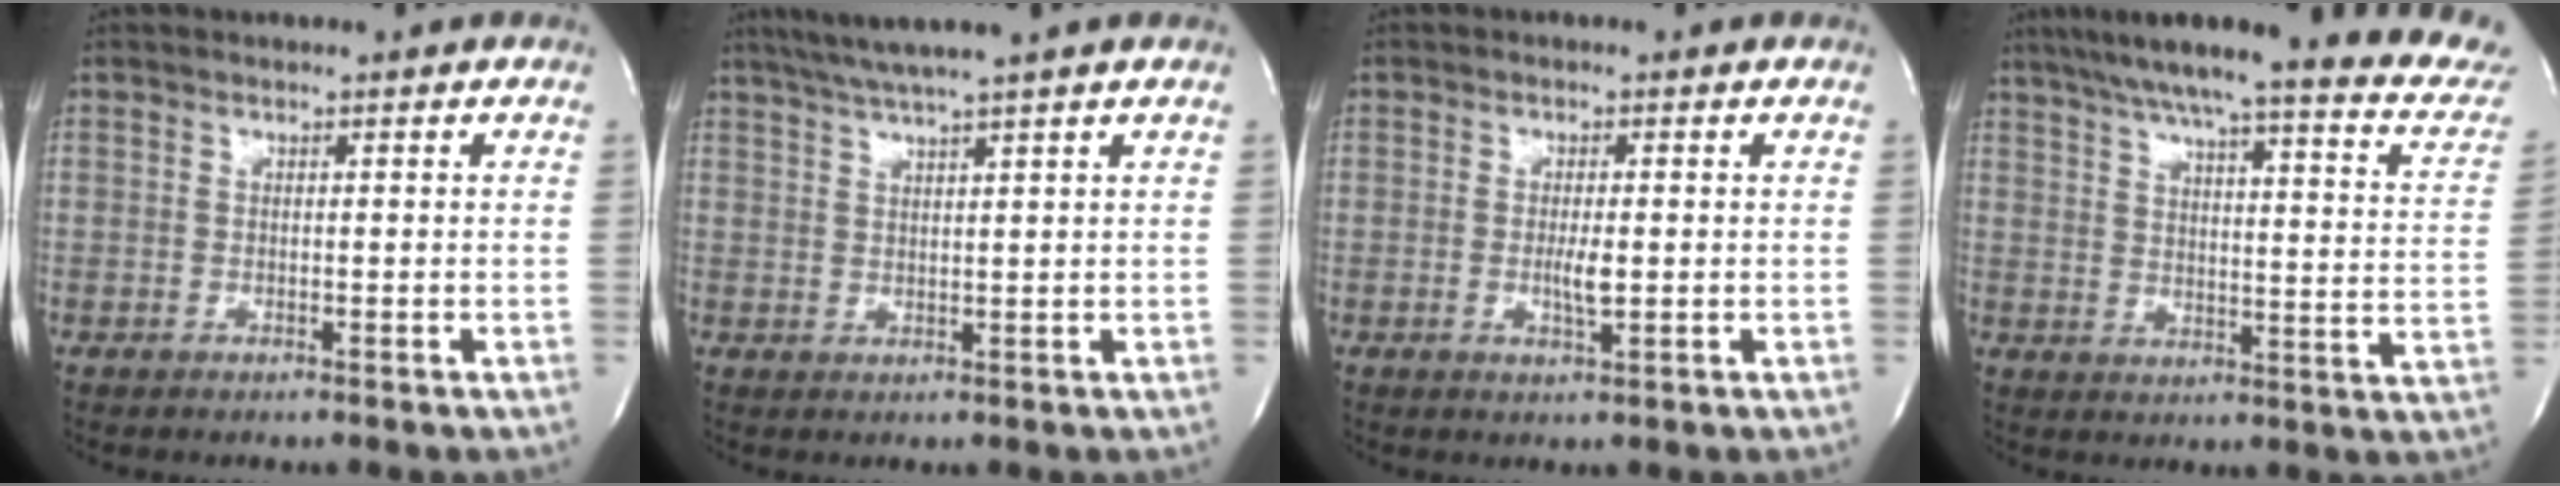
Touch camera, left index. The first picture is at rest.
{"total": 6.3, "force": [5.1, -1.5, 3.5], "torque": [-0.059, 0.014, 0.087]}
{"total": 2.7, "force": [-0.3, 0.5, 2.7], "torque": [-0.052, -0.004, -0.004]}
{"total": 23.7, "force": [20.6, 1.7, 11.7], "torque": [-0.165, -0.046, 0.252]}